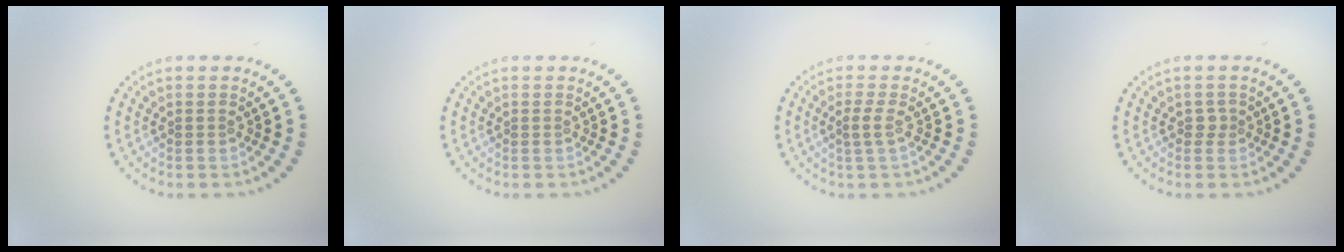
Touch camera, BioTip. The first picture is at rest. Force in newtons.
{"total": 0.0}
{"total": 1.2, "press": 0.9, "slide": 0.8}
{"total": 0.9, "press": 0.6, "slide": 0.6}